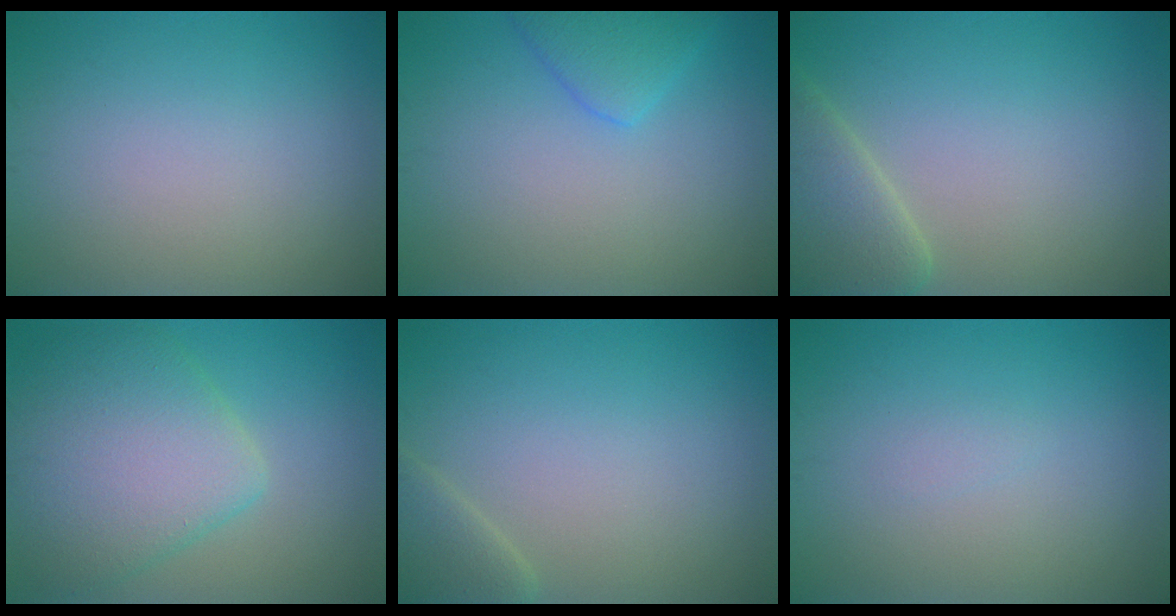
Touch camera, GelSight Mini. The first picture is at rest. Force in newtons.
{"total": 2.7, "press": 2.7, "slide": 0.2}
{"total": 4.4, "press": 4.4, "slide": 0.6}
{"total": 7.4, "press": 7.4, "slide": 0.3}
{"total": 2.5, "press": 2.5, "slide": 0.2}
{"total": 0.5, "press": 0.5, "slide": 0.1}